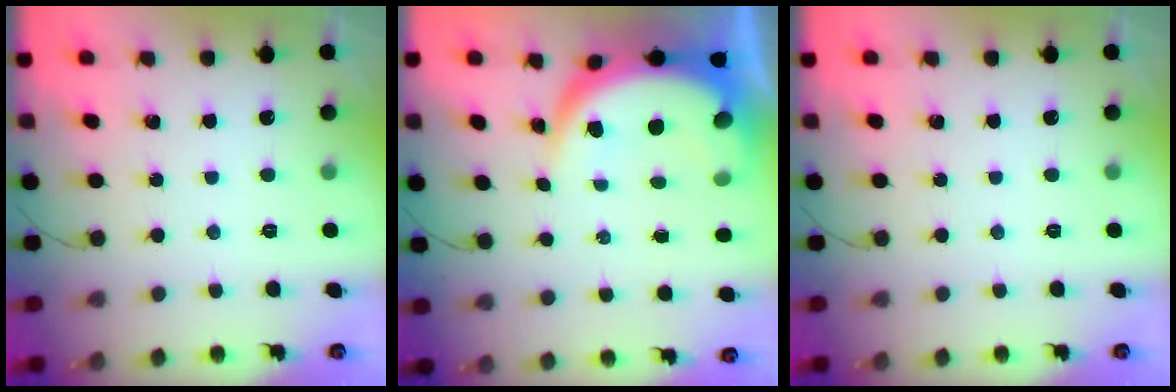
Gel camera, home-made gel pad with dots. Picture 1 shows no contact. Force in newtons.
{"total": 9.5, "press": 9.5, "slide": 1.2}
{"total": 0.0}